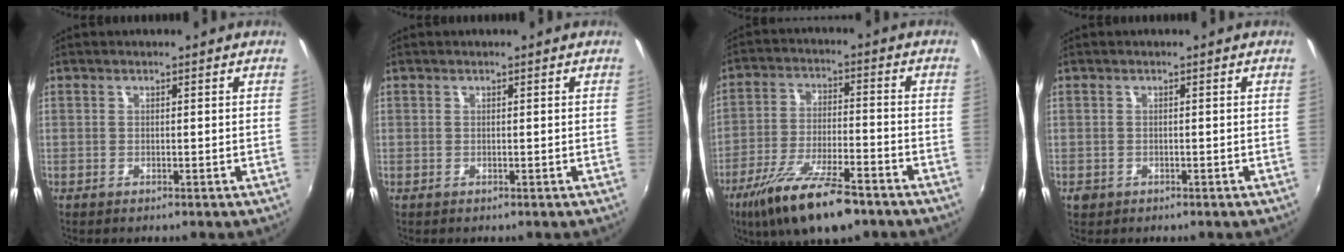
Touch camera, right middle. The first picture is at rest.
{"total": 0.0}
{"total": 15.3, "force": [-10.5, 4.2, 10.3], "torque": [-0.211, -0.034, -0.186]}
{"total": 1.6, "force": [-0.8, 1.3, 0.5], "torque": [-0.013, -0.003, -0.013]}